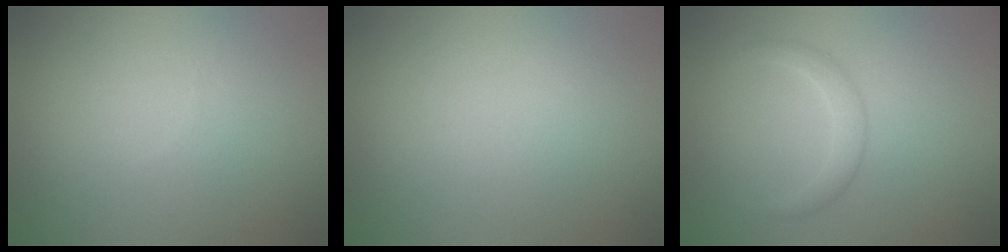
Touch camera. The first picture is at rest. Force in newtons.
{"total": 0.0}
{"total": 1.7, "press": 1.7, "slide": 0.1}